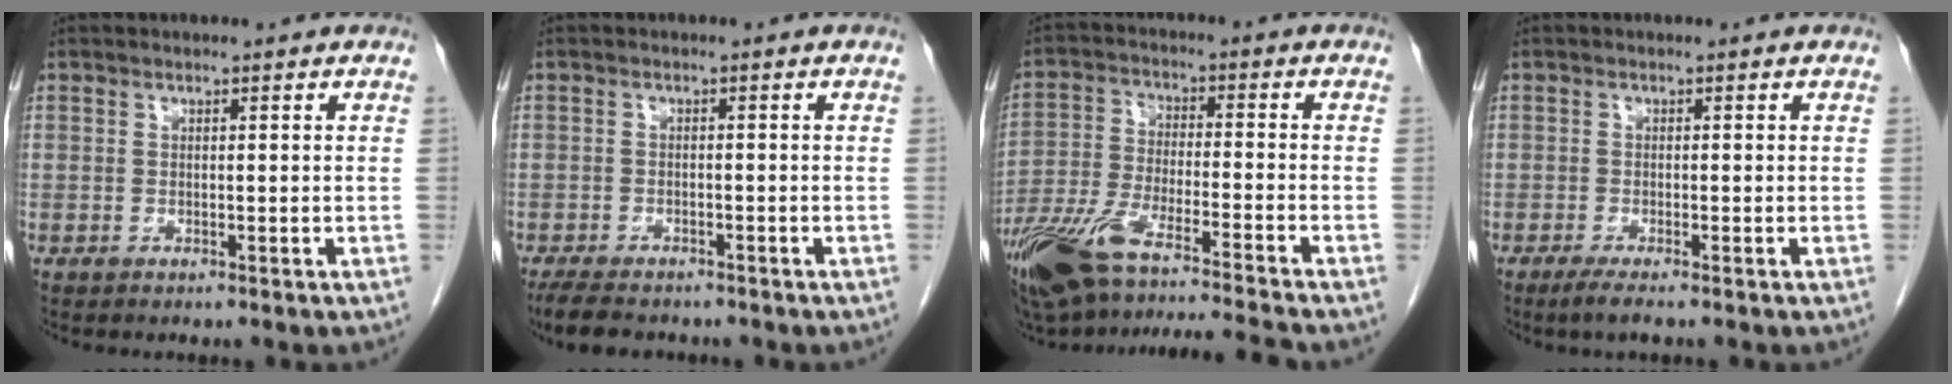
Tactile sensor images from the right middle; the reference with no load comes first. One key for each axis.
{"total": 6.3, "fx": -5.2, "fy": 1.9, "fz": 2.8, "tx": -0.053, "ty": -0.014, "tz": -0.080}
{"total": 17.9, "fx": -14.5, "fy": 0.0, "fz": 10.4, "tx": -0.208, "ty": -0.035, "tz": -0.254}
{"total": 1.9, "fx": -1.3, "fy": -0.2, "fz": 1.4, "tx": -0.035, "ty": -0.008, "tz": -0.028}